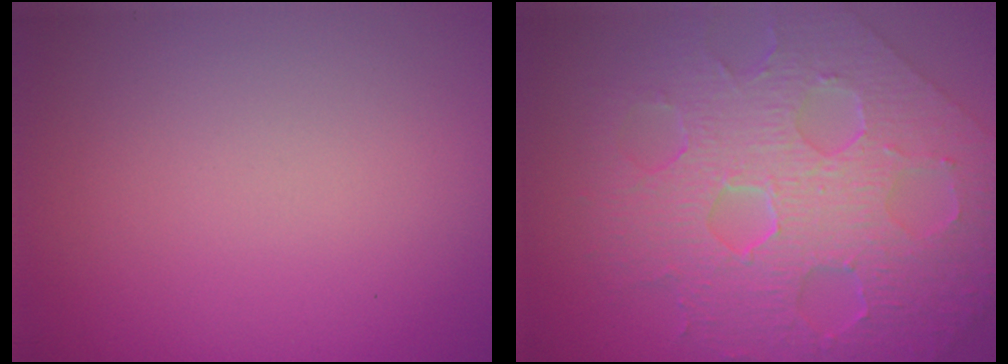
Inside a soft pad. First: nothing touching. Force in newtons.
{"total": 9.8, "press": 6.8, "slide": 7.0}